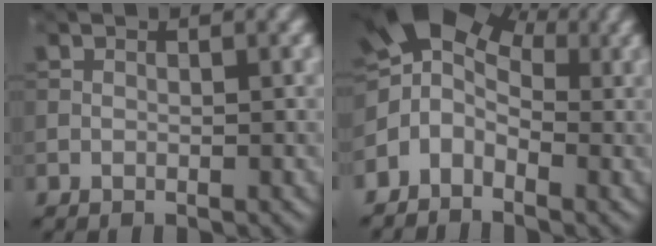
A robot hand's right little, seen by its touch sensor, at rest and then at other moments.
{"total": 6.6, "force": [-1.1, 4.7, 4.5], "torque": [-0.075, 0.009, -0.044]}